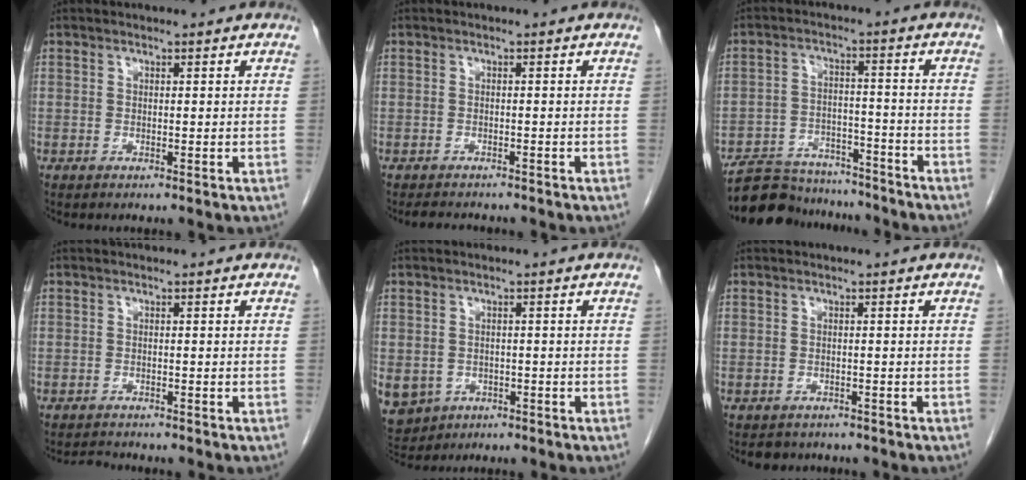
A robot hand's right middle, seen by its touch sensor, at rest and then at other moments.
{"total": 4.2, "force": [-3.8, 1.2, 1.4], "torque": [-0.023, -0.007, -0.051]}
{"total": 13.6, "force": [-12.6, 4.1, 3.2], "torque": [-0.052, 0.018, -0.191]}
{"total": 1.5, "force": [-1.5, 0.2, 0.0], "torque": [-0.005, -0.009, -0.022]}
{"total": 12.2, "force": [-4.9, 10.3, 4.3], "torque": [-0.140, -0.005, -0.061]}
{"total": 3.0, "force": [-2.6, 1.6, 0.1], "torque": [-0.007, 0.001, -0.034]}